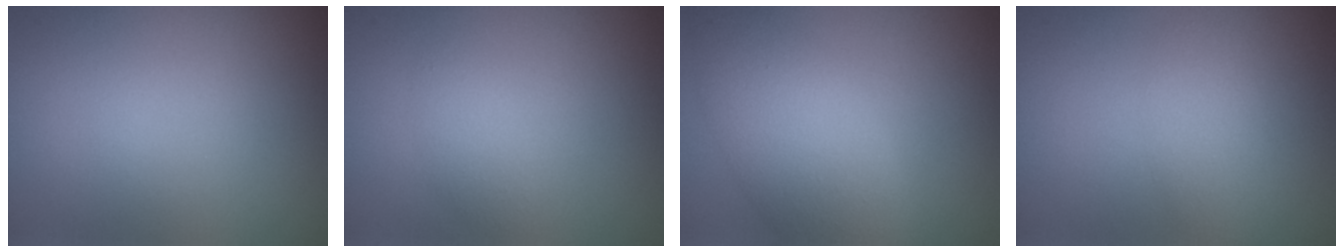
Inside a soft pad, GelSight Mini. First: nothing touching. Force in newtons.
{"total": 1.3, "press": 1.3, "slide": 0.0}
{"total": 5.7, "press": 5.7, "slide": 0.4}
{"total": 2.6, "press": 2.6, "slide": 0.2}